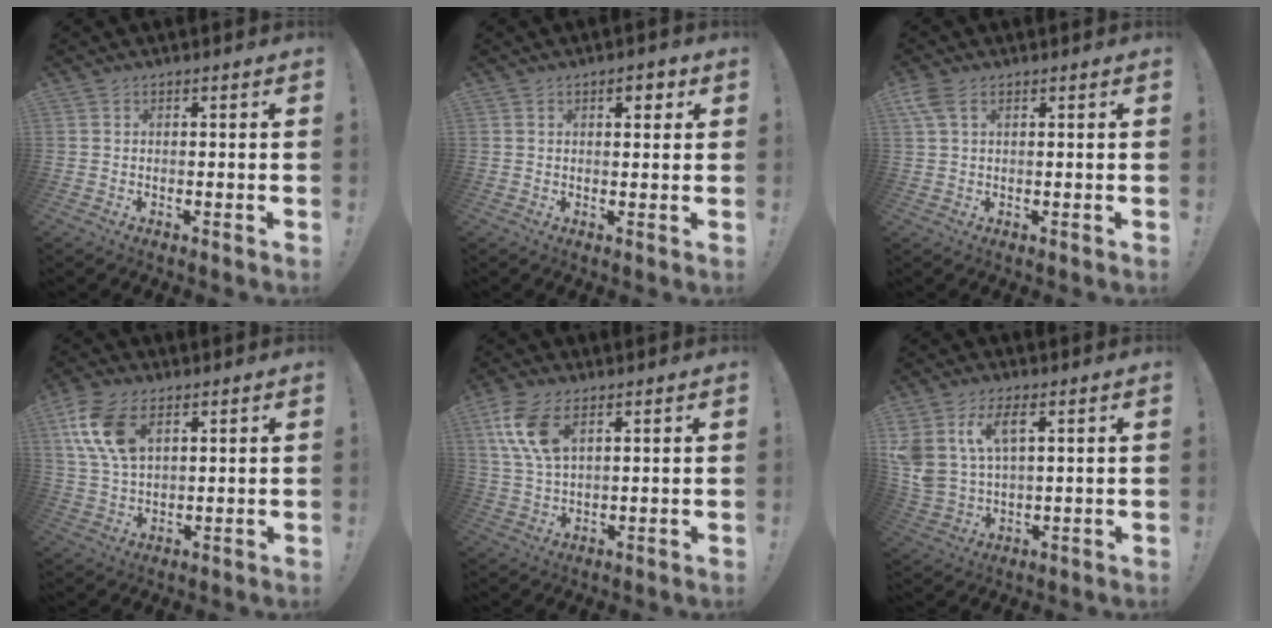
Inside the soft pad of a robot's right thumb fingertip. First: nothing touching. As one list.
[{"total": 3.0, "force": [1.4, 1.4, 2.3], "torque": [-0.017, -0.008, 0.016]}, {"total": 4.2, "force": [1.8, 2.2, 3.0], "torque": [-0.060, 0.002, 0.038]}, {"total": 13.0, "force": [5.7, 7.6, 8.9], "torque": [-0.178, -0.013, 0.108]}, {"total": 10.7, "force": [4.9, 5.7, 7.7], "torque": [-0.164, -0.012, 0.093]}, {"total": 10.1, "force": [4.7, 5.2, 7.2], "torque": [-0.151, -0.015, 0.086]}]